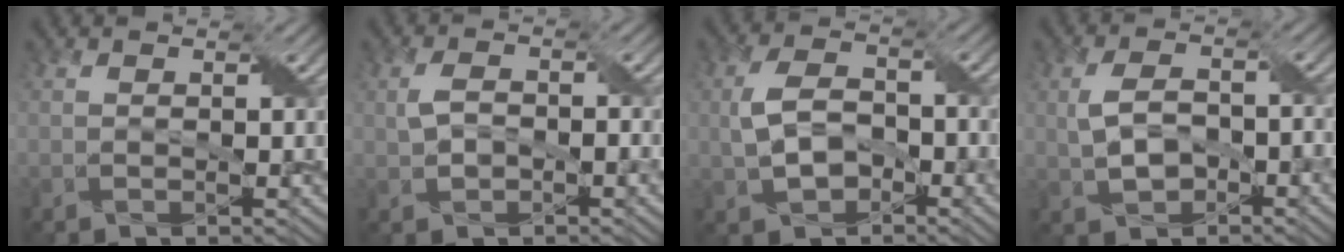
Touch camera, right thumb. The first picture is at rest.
{"total": 2.7, "force": [-0.3, 1.9, 1.9], "torque": [-0.042, 0.004, -0.004]}
{"total": 5.6, "force": [-1.4, 3.8, 3.9], "torque": [-0.089, 0.005, -0.027]}
{"total": 5.1, "force": [-0.9, 3.2, 3.9], "torque": [-0.081, 0.003, -0.015]}